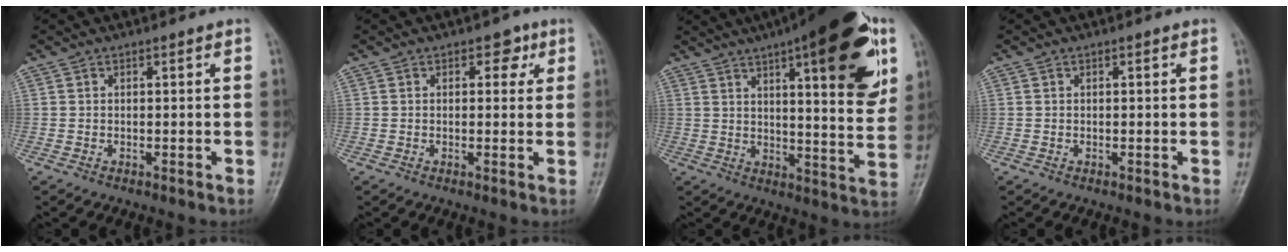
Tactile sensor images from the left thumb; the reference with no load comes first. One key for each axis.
{"total": 3.0, "fx": 1.3, "fy": 2.0, "fz": 1.8, "tx": 0.002, "ty": -0.001, "tz": 0.010}
{"total": 23.8, "fx": 11.0, "fy": 6.5, "fz": 20.1, "tx": -0.255, "ty": -0.024, "tz": 0.150}
{"total": 0.0}